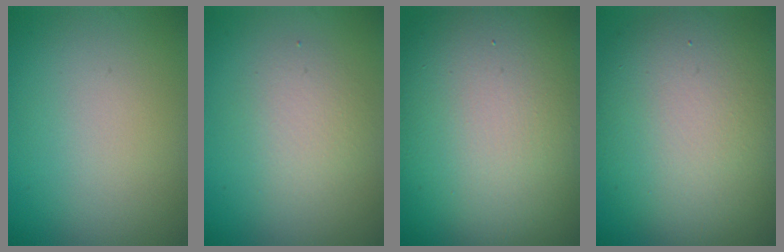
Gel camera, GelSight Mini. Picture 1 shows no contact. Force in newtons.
{"total": 2.3, "press": 2.3, "slide": 0.1}
{"total": 17.1, "press": 17.0, "slide": 1.1}
{"total": 11.1, "press": 11.1, "slide": 0.8}